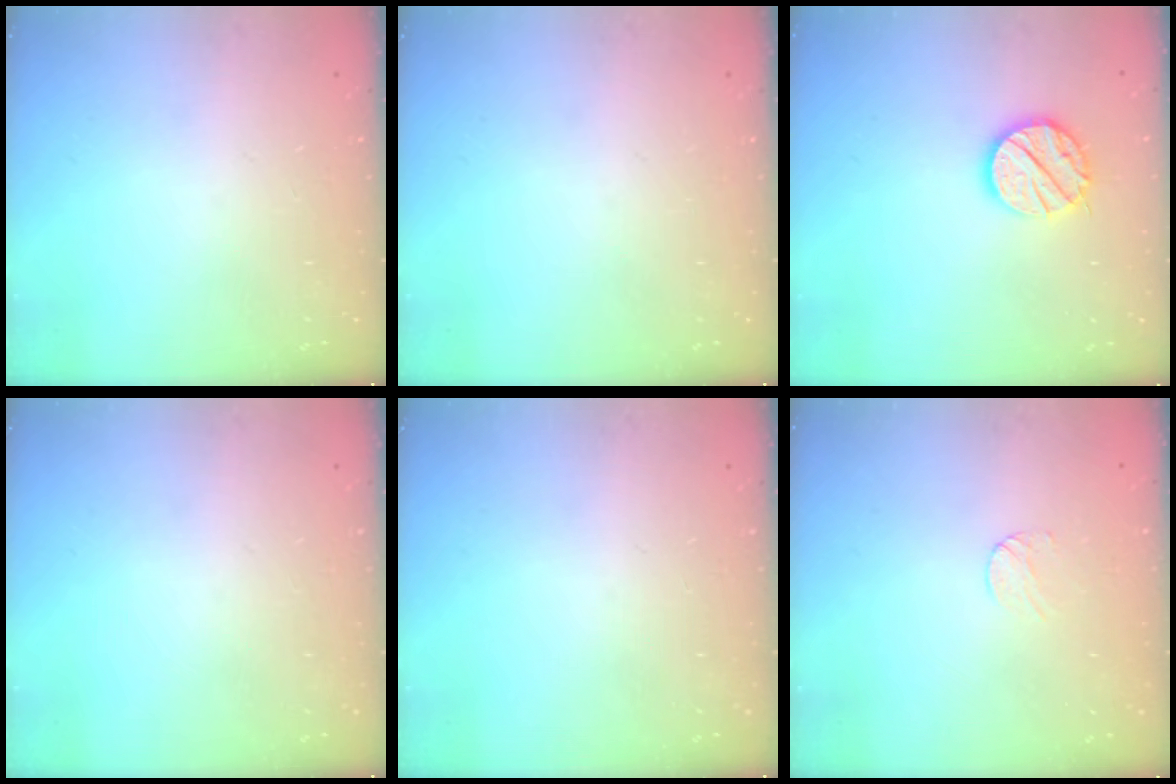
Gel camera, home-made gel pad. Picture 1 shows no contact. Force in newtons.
{"total": 0.0}
{"total": 12.6, "press": 12.6, "slide": 0.8}
{"total": 0.0}
{"total": 0.0}
{"total": 4.2, "press": 4.2, "slide": 0.3}